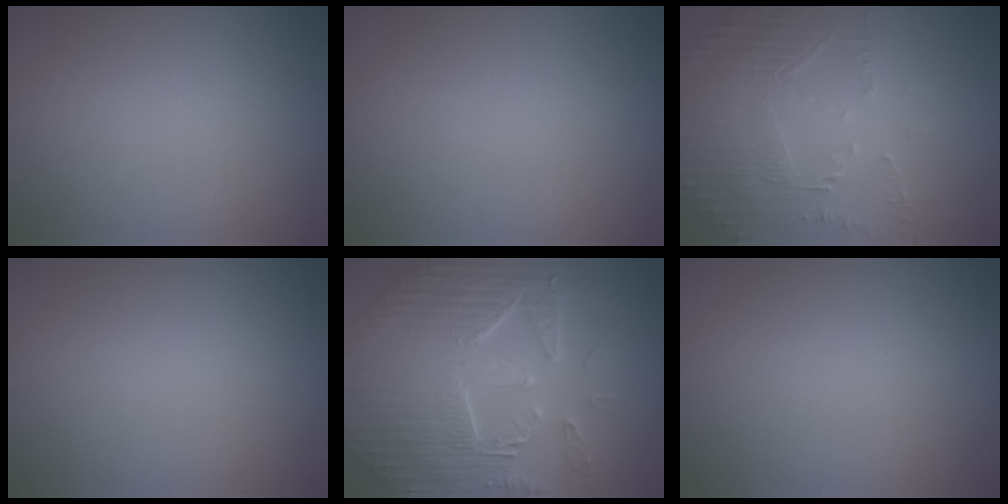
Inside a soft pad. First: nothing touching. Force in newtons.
{"total": 0.0}
{"total": 5.8, "press": 3.7, "slide": 4.4}
{"total": 0.0}
{"total": 11.0, "press": 7.6, "slide": 7.9}
{"total": 0.0}